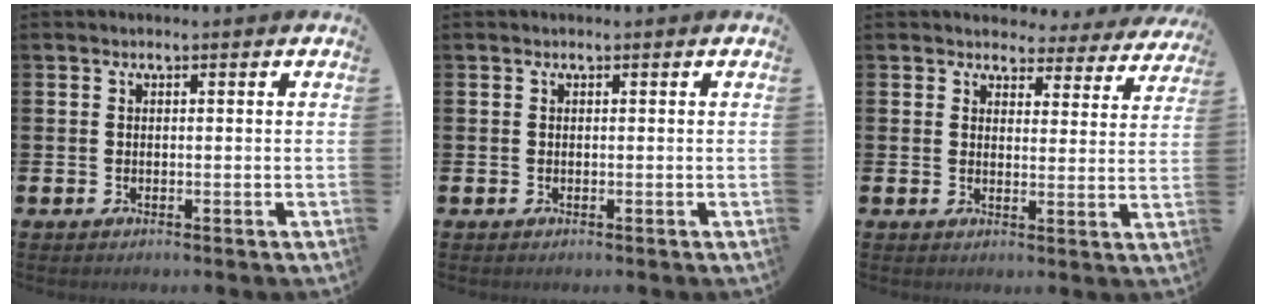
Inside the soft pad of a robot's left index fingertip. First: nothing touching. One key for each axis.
{"total": 0.0}
{"total": 3.6, "fx": 3.3, "fy": 1.4, "fz": 0.1, "tx": -0.006, "ty": -0.024, "tz": 0.054}